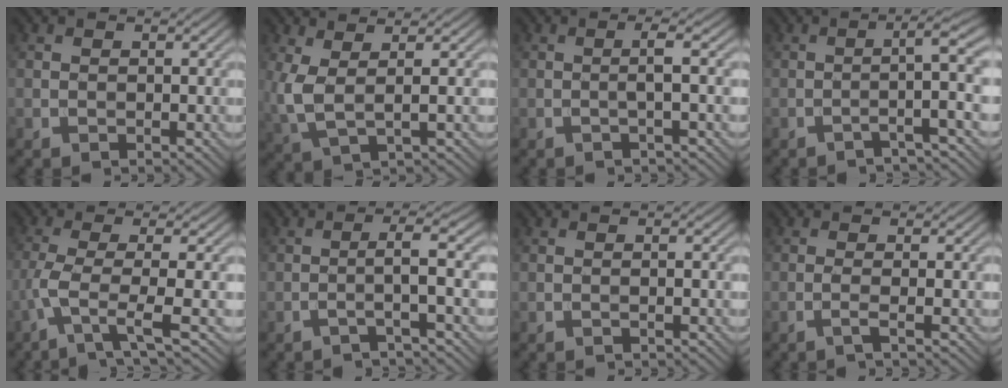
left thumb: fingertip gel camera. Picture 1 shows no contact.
{"total": 4.8, "force": [1.3, 1.3, 4.4], "torque": [-0.112, -0.001, 0.025]}
{"total": 2.4, "force": [-0.1, 0.0, 2.4], "torque": [-0.041, 0.009, -0.013]}
{"total": 5.2, "force": [-1.3, 0.1, 5.0], "torque": [-0.073, 0.019, -0.043]}
{"total": 5.1, "force": [-1.5, 0.7, 4.8], "torque": [-0.098, 0.000, -0.045]}
{"total": 3.6, "force": [-1.0, 0.0, 3.4], "torque": [-0.051, 0.020, -0.041]}
{"total": 0.7, "force": [-0.2, 0.0, 0.7], "torque": [-0.012, 0.003, -0.006]}
{"total": 1.7, "force": [-0.5, 0.2, 1.6], "torque": [-0.026, 0.004, -0.022]}